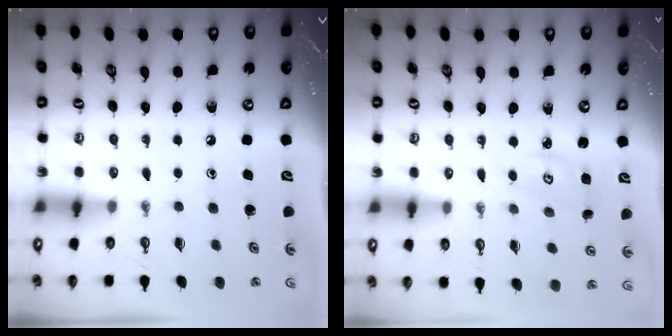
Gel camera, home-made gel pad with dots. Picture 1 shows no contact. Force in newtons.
{"total": 3.6, "press": 3.5, "slide": 0.3}